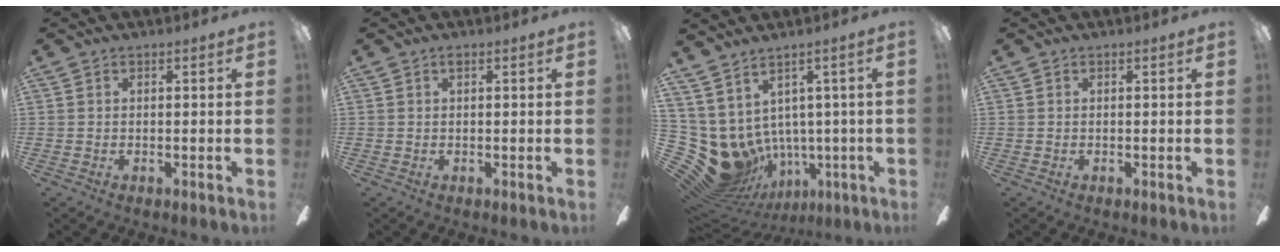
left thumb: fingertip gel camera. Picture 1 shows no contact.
{"total": 0.8, "force": [0.4, 0.2, 0.6], "torque": [-0.014, 0.004, 0.007]}
{"total": 10.2, "force": [0.4, 8.8, 5.2], "torque": [-0.173, -0.034, 0.022]}
{"total": 0.0}